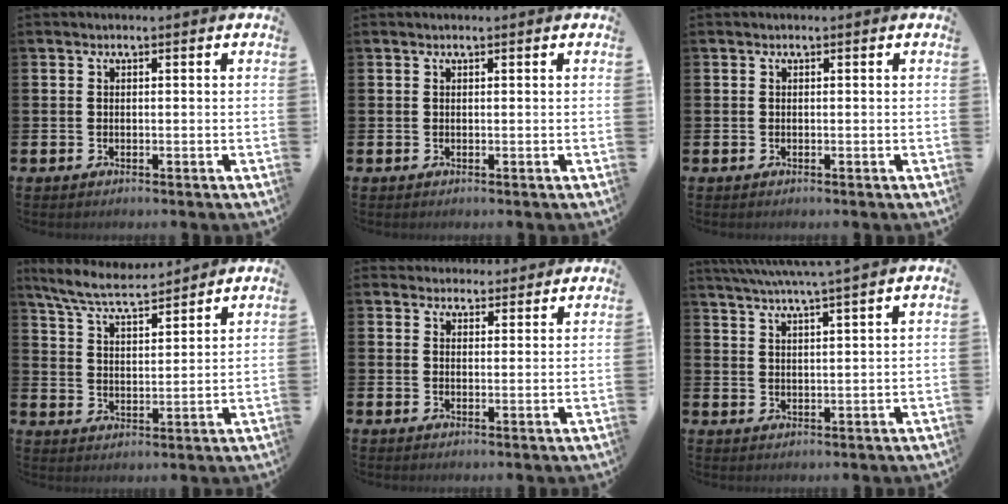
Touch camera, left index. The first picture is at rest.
{"total": 0.0}
{"total": 0.0}
{"total": 6.6, "force": [6.2, 0.8, 2.2], "torque": [-0.064, -0.034, 0.108]}
{"total": 3.2, "force": [2.9, 1.1, -0.3], "torque": [0.013, -0.015, 0.052]}
{"total": 4.1, "force": [4.0, -0.9, 0.7], "torque": [-0.023, -0.019, 0.070]}